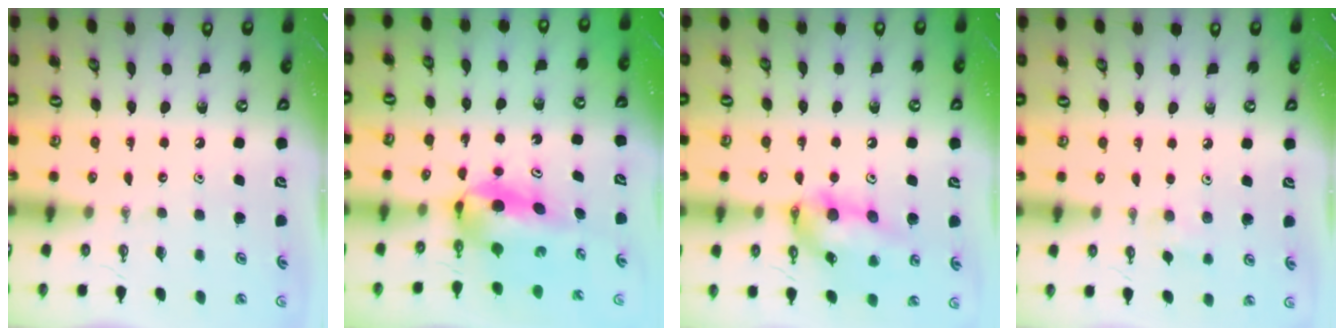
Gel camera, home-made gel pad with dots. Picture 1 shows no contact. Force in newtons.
{"total": 5.3, "press": 4.9, "slide": 2.0}
{"total": 14.3, "press": 14.3, "slide": 1.0}
{"total": 5.8, "press": 5.7, "slide": 0.8}